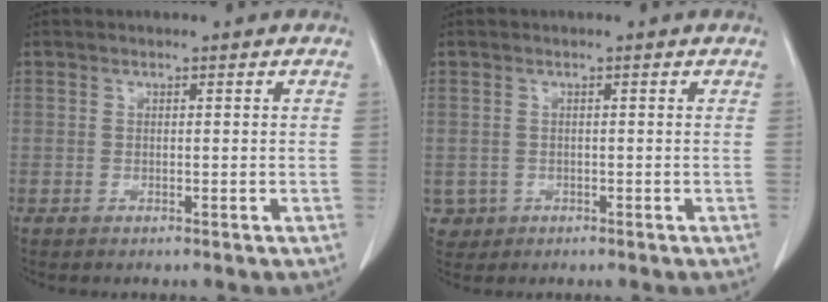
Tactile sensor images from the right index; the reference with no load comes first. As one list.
[{"total": 2.5, "force": [-0.7, 2.4, 0.0], "torque": [0.006, 0.008, -0.006]}]